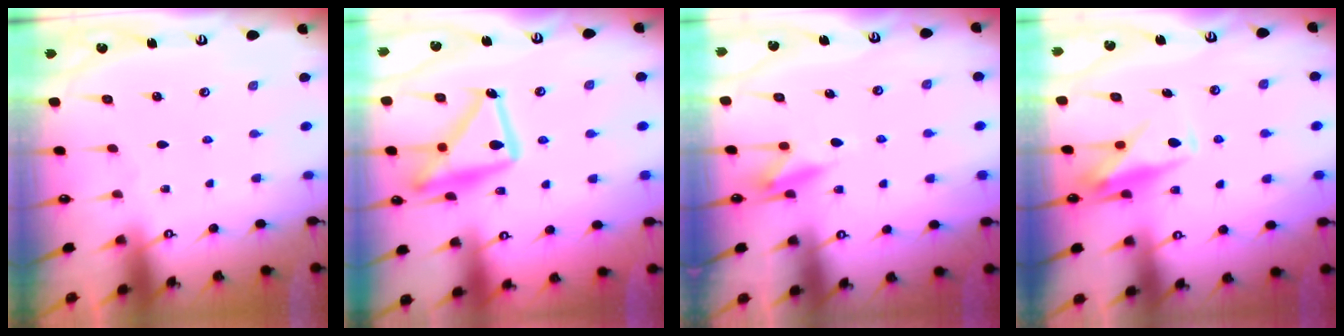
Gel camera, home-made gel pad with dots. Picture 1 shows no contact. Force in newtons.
{"total": 19.5, "press": 19.4, "slide": 1.5}
{"total": 8.5, "press": 8.4, "slide": 1.2}
{"total": 10.2, "press": 10.2, "slide": 0.6}